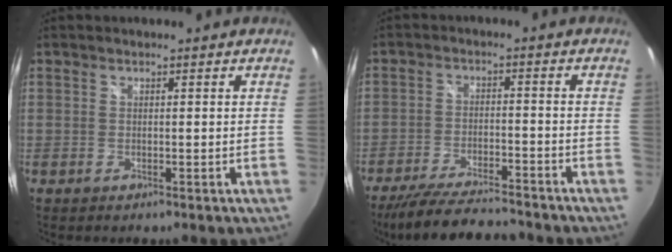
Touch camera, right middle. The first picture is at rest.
{"total": 14.1, "force": [-12.4, 2.3, 6.2], "torque": [-0.135, -0.019, -0.202]}